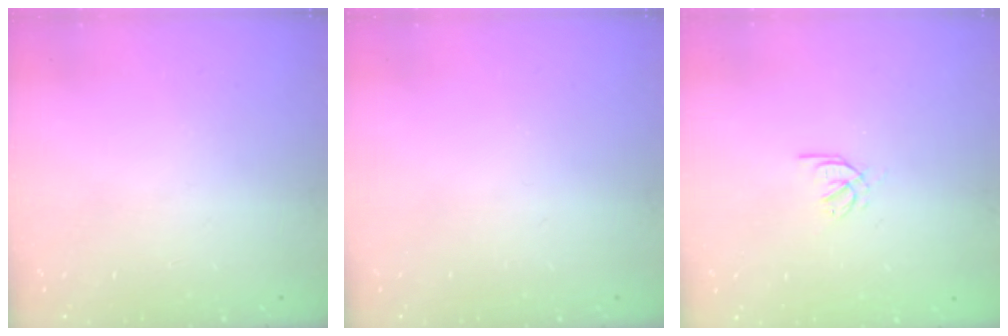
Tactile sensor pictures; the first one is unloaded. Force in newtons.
{"total": 0.0}
{"total": 2.6, "press": 2.5, "slide": 0.6}